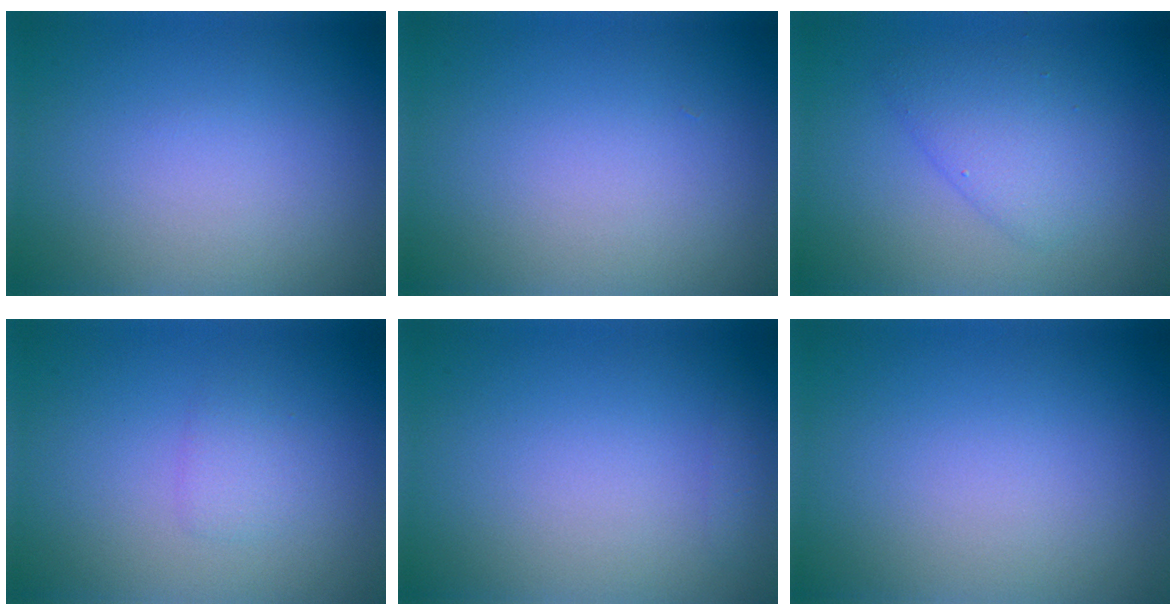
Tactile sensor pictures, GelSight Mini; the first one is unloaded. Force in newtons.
{"total": 0.0}
{"total": 3.0, "press": 3.0, "slide": 0.3}
{"total": 1.2, "press": 1.2, "slide": 0.1}
{"total": 0.7, "press": 0.7, "slide": 0.1}
{"total": 0.0}